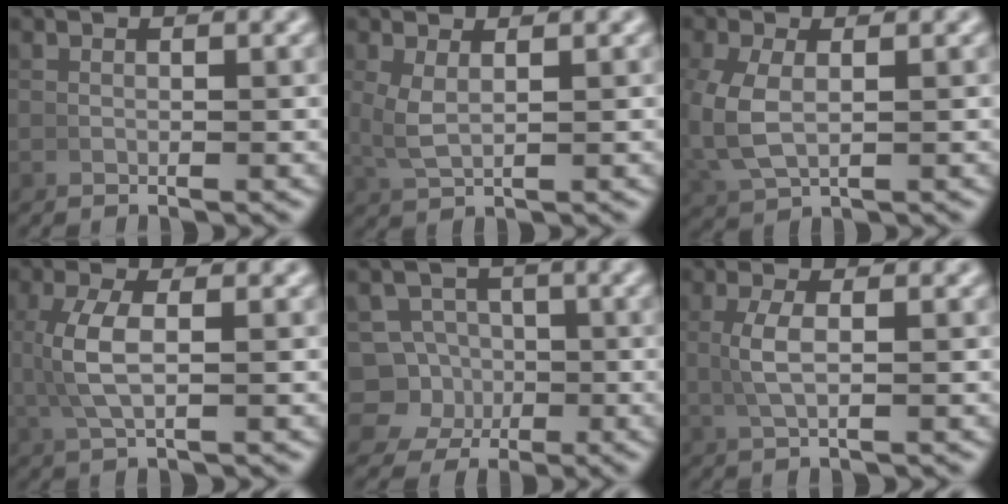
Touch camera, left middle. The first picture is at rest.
{"total": 2.3, "force": [0.8, 0.9, 2.0], "torque": [-0.049, -0.004, 0.025]}
{"total": 4.0, "force": [0.2, 2.5, 3.1], "torque": [-0.096, -0.008, 0.020]}
{"total": 3.6, "force": [0.3, 1.0, 3.5], "torque": [-0.079, 0.005, 0.012]}
{"total": 9.5, "force": [-1.6, 8.9, 2.8], "torque": [-0.074, -0.043, -0.028]}
{"total": 2.1, "force": [0.3, 0.2, 2.1], "torque": [-0.048, 0.003, 0.008]}